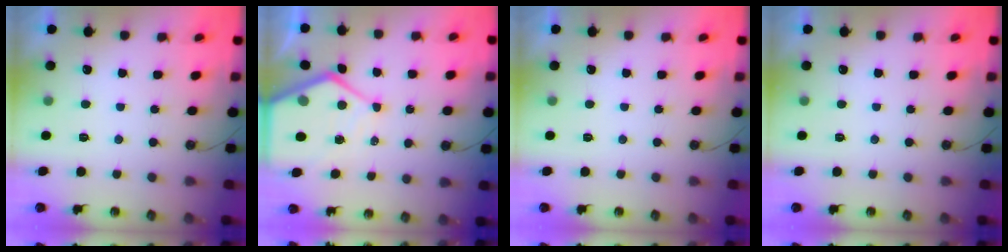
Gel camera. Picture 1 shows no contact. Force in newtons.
{"total": 11.5, "press": 11.5, "slide": 1.1}
{"total": 0.0}
{"total": 0.0}